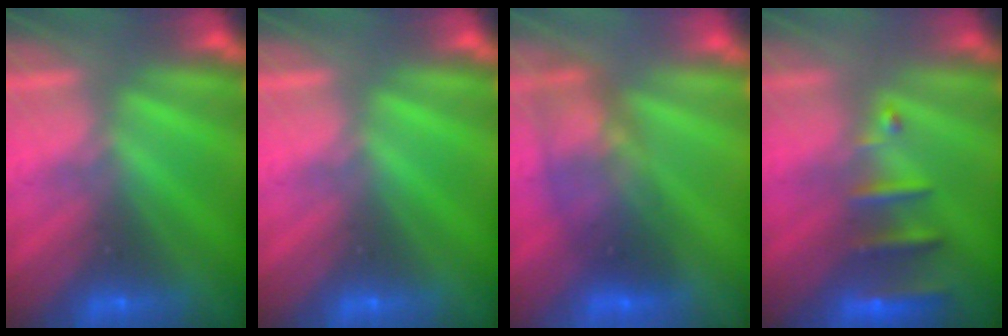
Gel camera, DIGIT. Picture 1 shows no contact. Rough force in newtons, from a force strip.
{"total": 0.0}
{"total": 8.8}
{"total": 2.7}